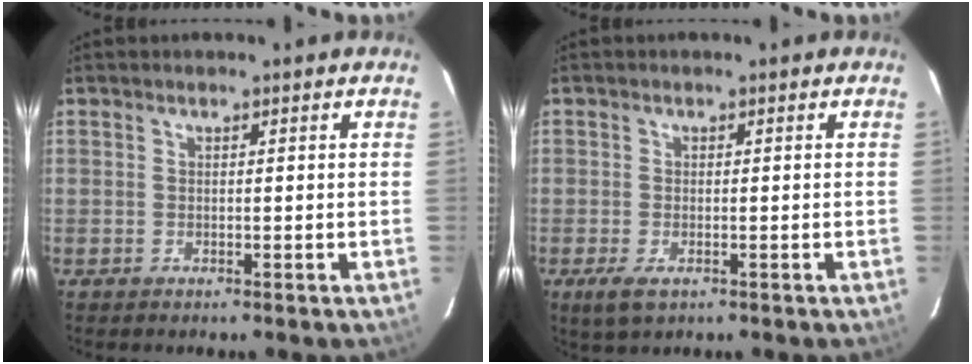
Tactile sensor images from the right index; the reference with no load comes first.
{"total": 3.6, "force": [-1.7, 1.9, 2.6], "torque": [-0.053, -0.012, -0.027]}